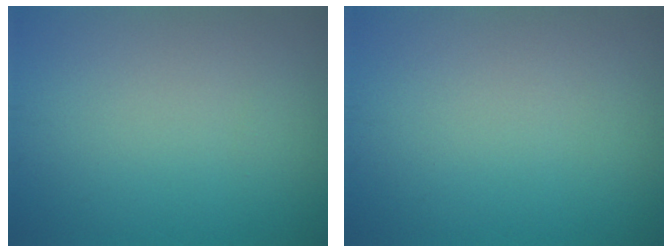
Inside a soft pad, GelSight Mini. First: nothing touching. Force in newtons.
{"total": 0.0}